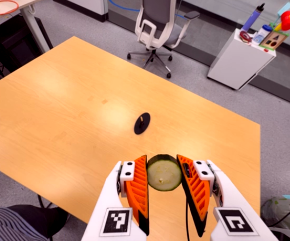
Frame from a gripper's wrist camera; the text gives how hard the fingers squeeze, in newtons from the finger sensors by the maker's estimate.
{"total": 9.5, "left": 9.2, "right": 9.8}